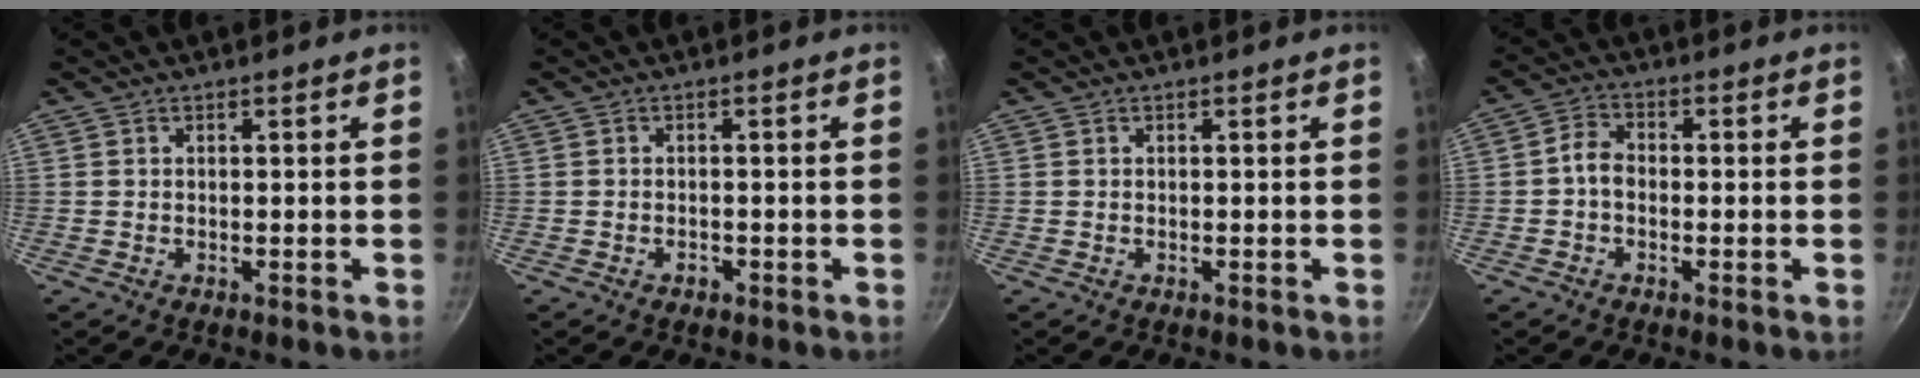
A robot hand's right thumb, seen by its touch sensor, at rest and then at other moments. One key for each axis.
{"total": 1.3, "fx": -0.7, "fy": 0.8, "fz": 0.6, "tx": -0.009, "ty": 0.006, "tz": -0.009}
{"total": 0.0}
{"total": 3.5, "fx": -0.9, "fy": 2.5, "fz": 2.2, "tx": -0.041, "ty": 0.021, "tz": -0.027}